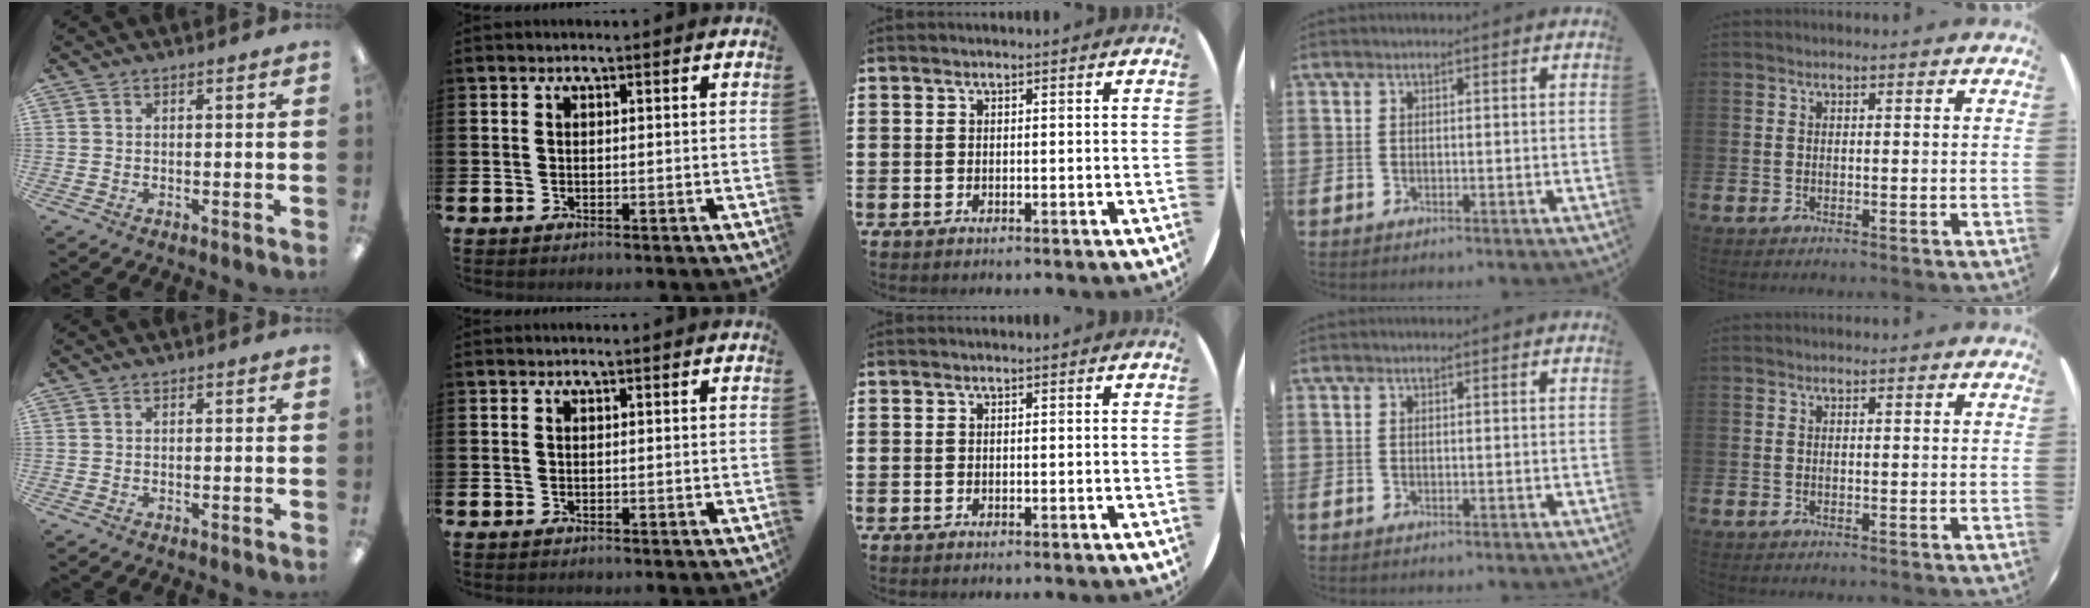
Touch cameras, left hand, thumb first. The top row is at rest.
{}